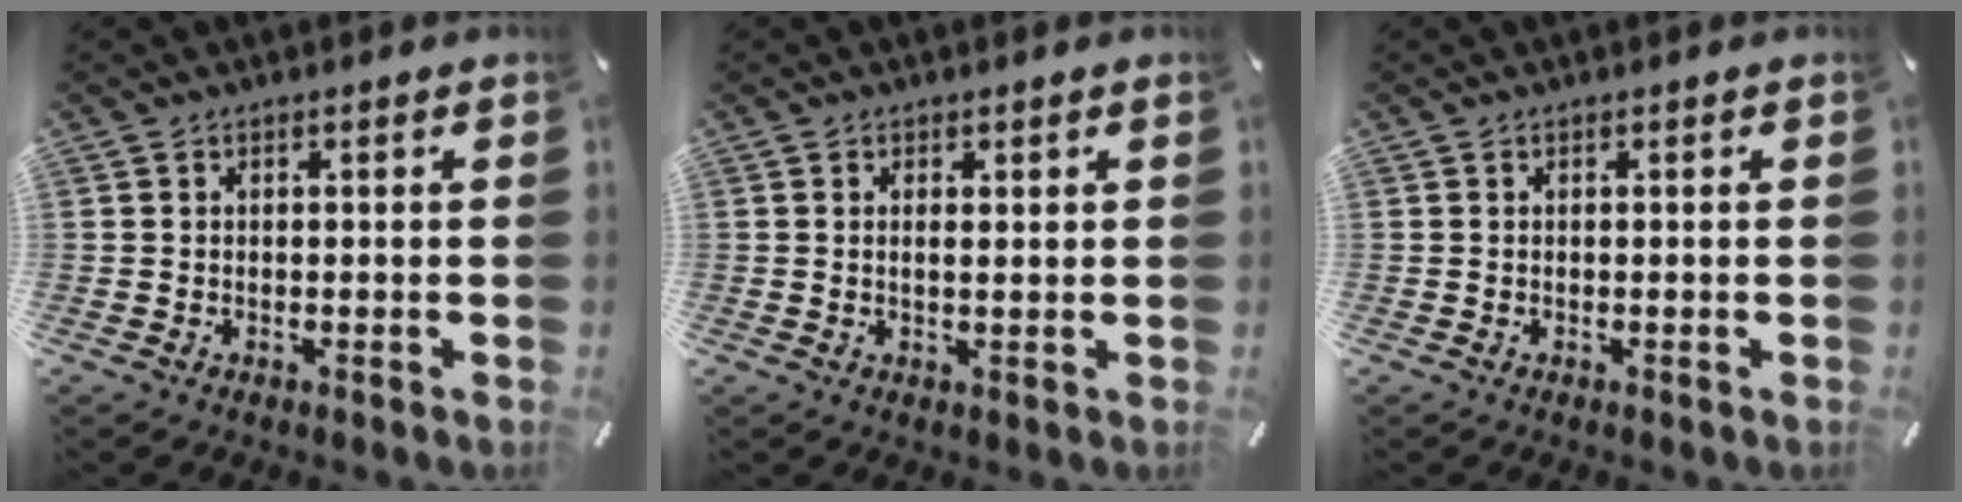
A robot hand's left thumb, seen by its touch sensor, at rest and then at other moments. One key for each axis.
{"total": 1.3, "fx": 0.5, "fy": 0.5, "fz": 1.1, "tx": -0.015, "ty": -0.002, "tz": 0.006}
{"total": 0.0}